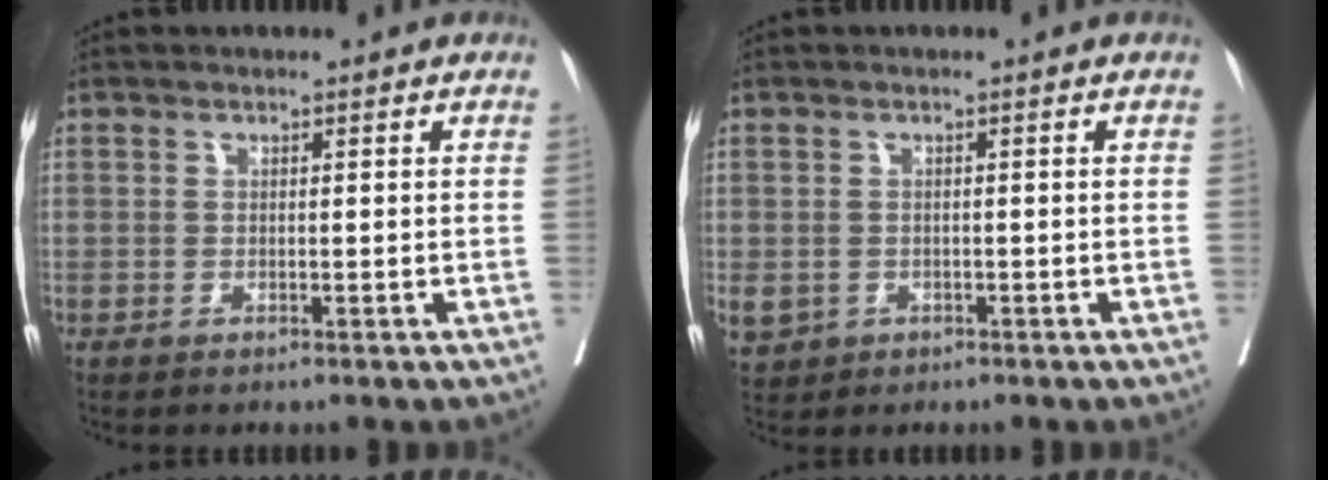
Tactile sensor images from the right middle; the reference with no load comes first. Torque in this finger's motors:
{"motor_torque": [0.43, -0.36, 0.32, 0.08]}